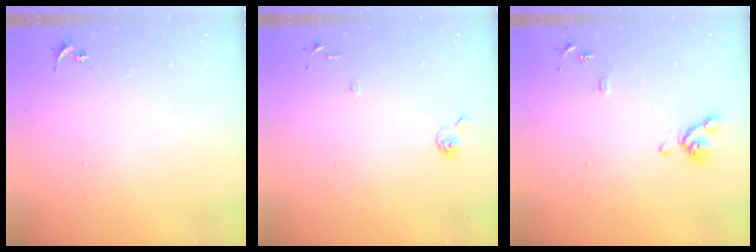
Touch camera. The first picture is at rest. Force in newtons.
{"total": 7.0, "press": 7.0, "slide": 0.7}
{"total": 9.9, "press": 9.8, "slide": 1.3}